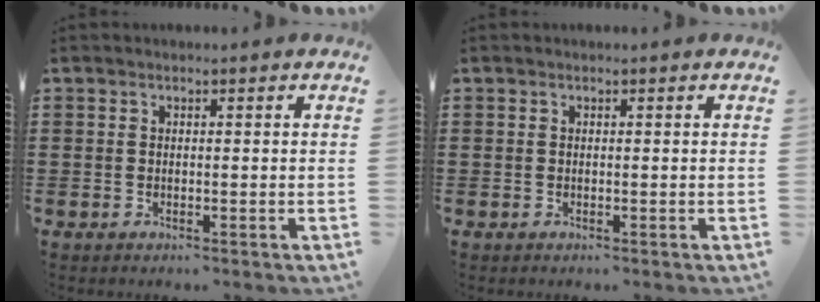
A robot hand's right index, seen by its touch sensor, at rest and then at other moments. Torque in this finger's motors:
{"motor_torque": [0.00, 0.00, 0.00, 0.00]}